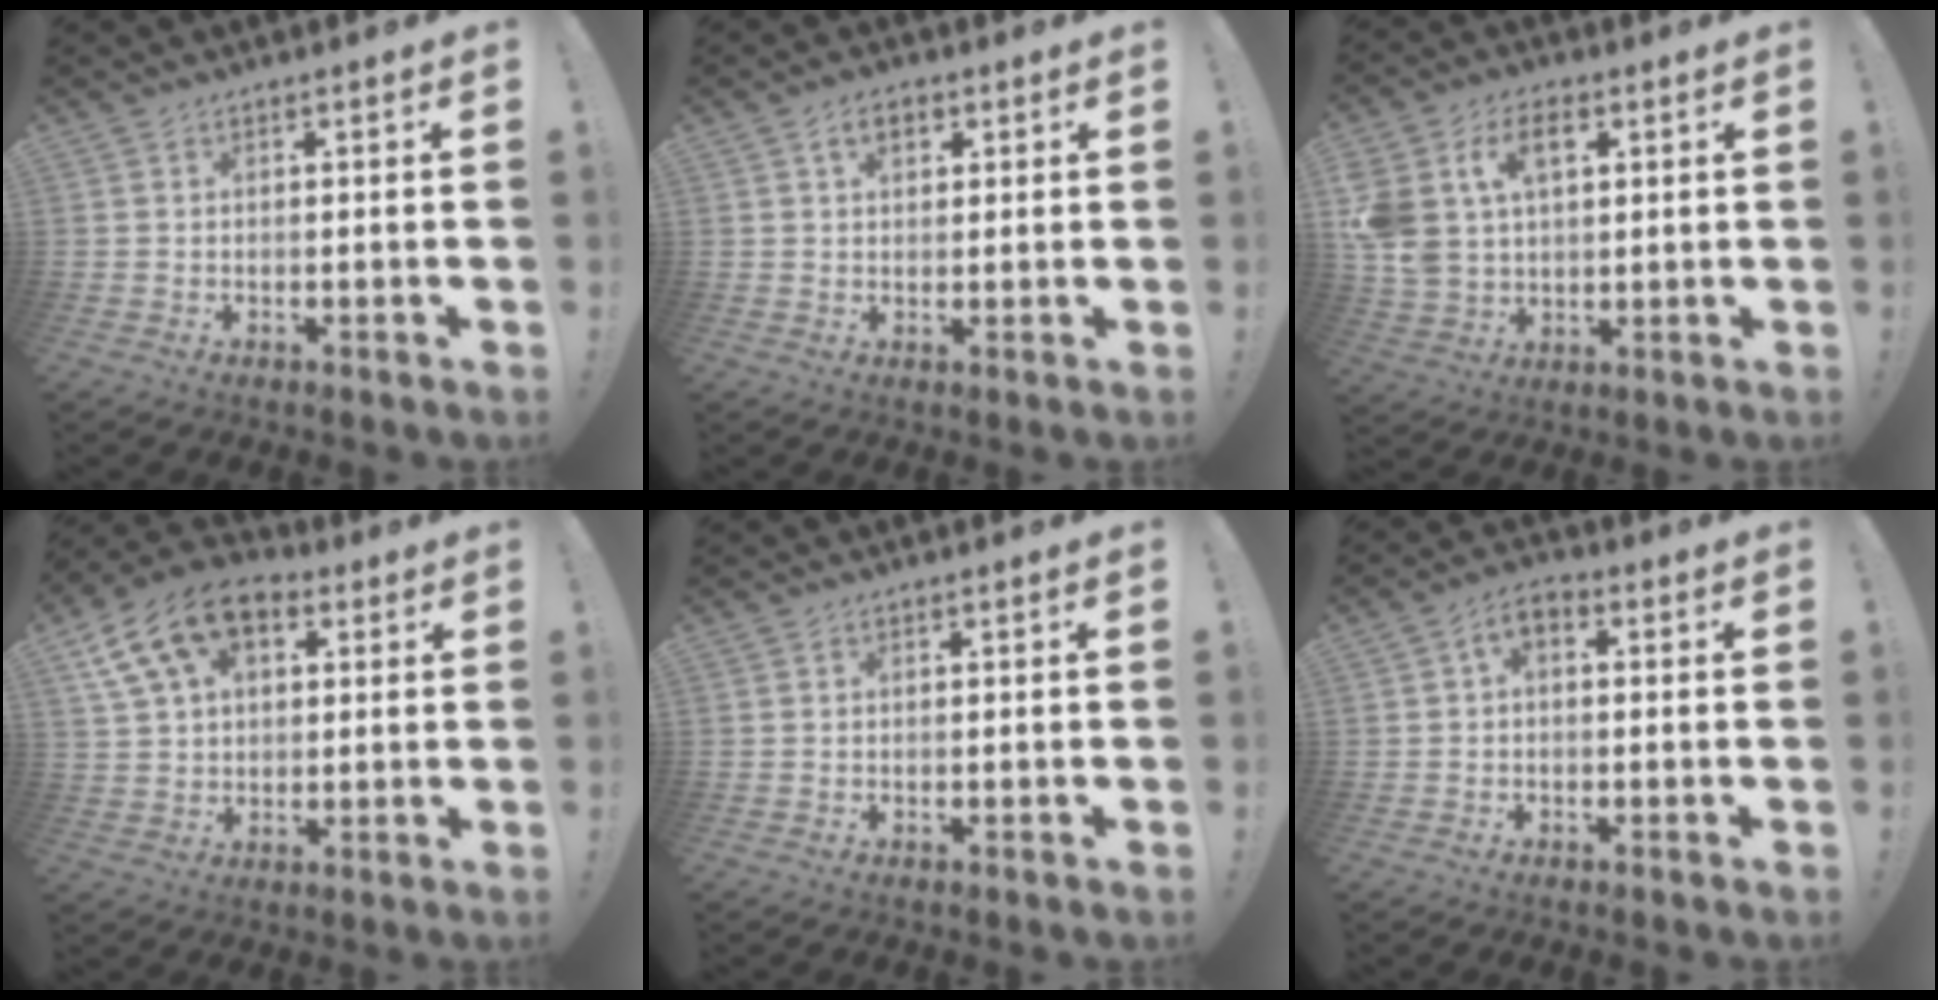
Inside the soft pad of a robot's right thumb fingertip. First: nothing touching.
{"total": 4.4, "force": [2.0, 2.7, 2.8], "torque": [-0.040, 0.001, 0.033]}
{"total": 13.3, "force": [5.1, 9.2, 8.2], "torque": [-0.155, -0.017, 0.095]}
{"total": 15.3, "force": [6.9, 9.8, 9.6], "torque": [-0.175, -0.023, 0.131]}
{"total": 0.0}
{"total": 3.8, "force": [-0.1, 2.1, 3.1], "torque": [-0.052, 0.005, -0.002]}